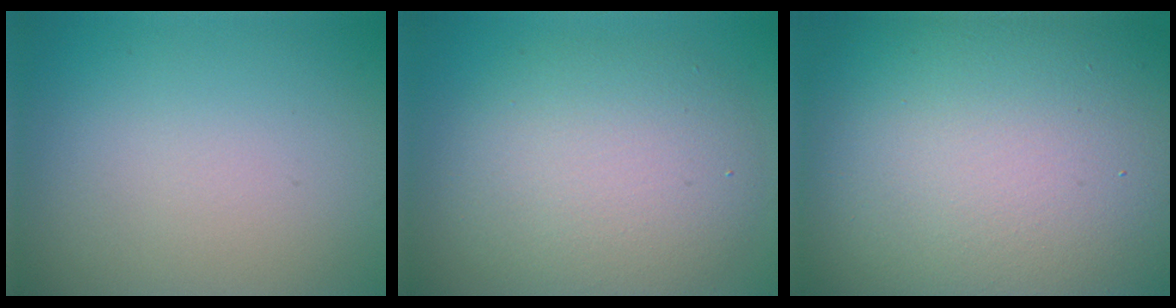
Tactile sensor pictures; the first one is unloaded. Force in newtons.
{"total": 6.7, "press": 6.7, "slide": 0.6}
{"total": 23.2, "press": 23.2, "slide": 1.1}